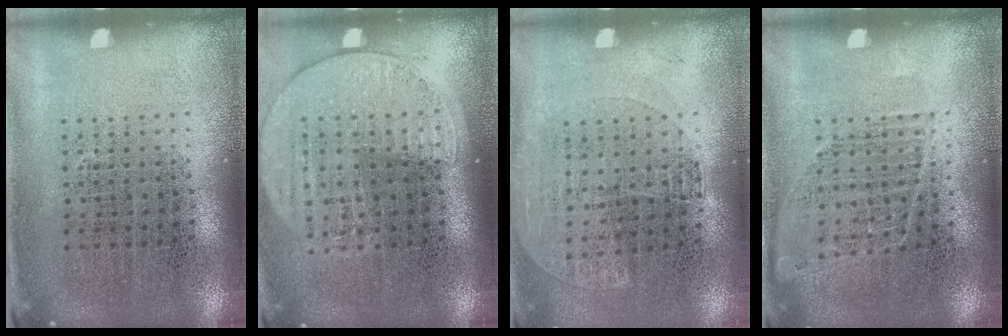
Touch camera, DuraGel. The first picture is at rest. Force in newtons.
{"total": 1.5, "press": 1.4, "slide": 0.6}
{"total": 1.1, "press": 0.9, "slide": 0.6}
{"total": 0.9, "press": 0.9, "slide": 0.2}